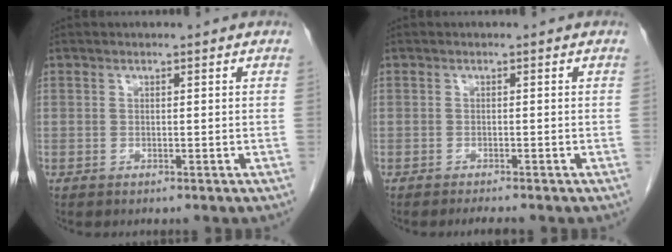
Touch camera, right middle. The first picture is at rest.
{"total": 1.4, "force": [-1.3, -0.2, 0.6], "torque": [-0.015, -0.007, -0.019]}